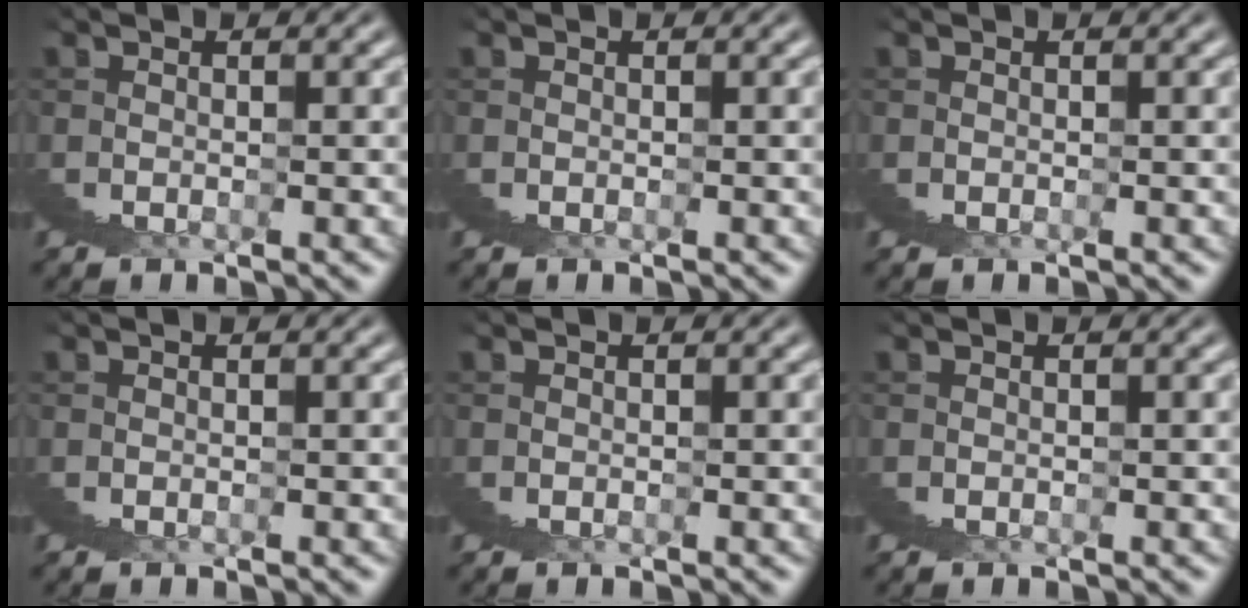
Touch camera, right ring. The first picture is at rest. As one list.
[{"total": 0.0}, {"total": 0.0}, {"total": 0.0}, {"total": 0.0}, {"total": 0.0}]